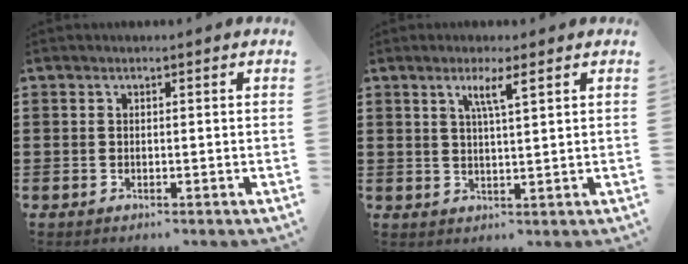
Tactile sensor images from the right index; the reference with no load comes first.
{"total": 3.5, "force": [1.7, 0.0, 3.1], "torque": [-0.065, -0.002, 0.026]}